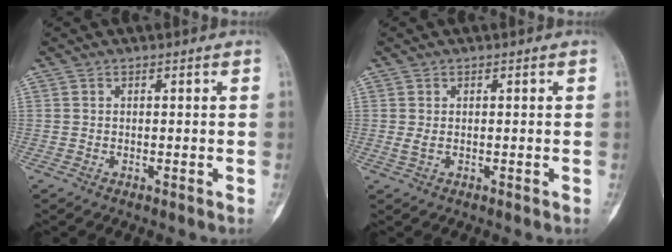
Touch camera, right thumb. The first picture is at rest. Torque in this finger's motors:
{"motor_torque": [1.22, 0.26, 0.27, 0.08, 0.08]}